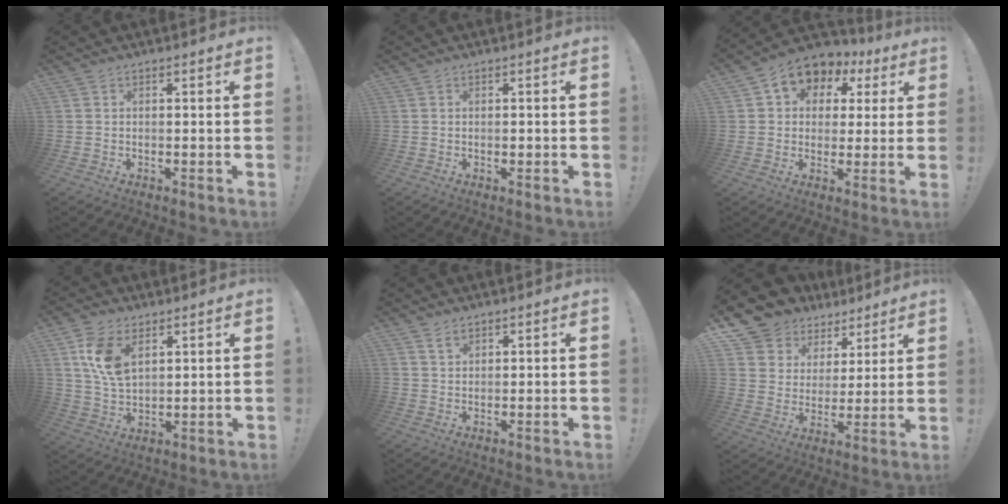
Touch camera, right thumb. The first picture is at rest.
{"total": 0.6, "force": [-0.2, 0.4, 0.4], "torque": [0.002, -0.001, -0.006]}
{"total": 8.1, "force": [3.1, 6.7, 3.3], "torque": [-0.046, -0.021, 0.063]}
{"total": 10.8, "force": [4.9, 6.3, 7.2], "torque": [-0.143, -0.011, 0.093]}
{"total": 2.2, "force": [1.5, 1.2, 1.1], "torque": [-0.009, -0.007, 0.025]}
{"total": 9.9, "force": [6.6, 7.3, 1.4], "torque": [-0.028, -0.062, 0.135]}